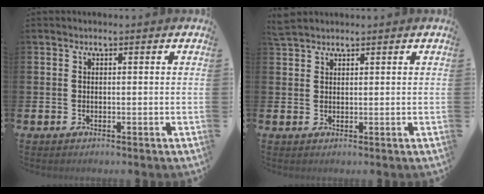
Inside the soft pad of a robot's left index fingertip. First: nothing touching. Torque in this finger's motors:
{"motor_torque": [-0.01, -0.19, 0.10, 0.04]}